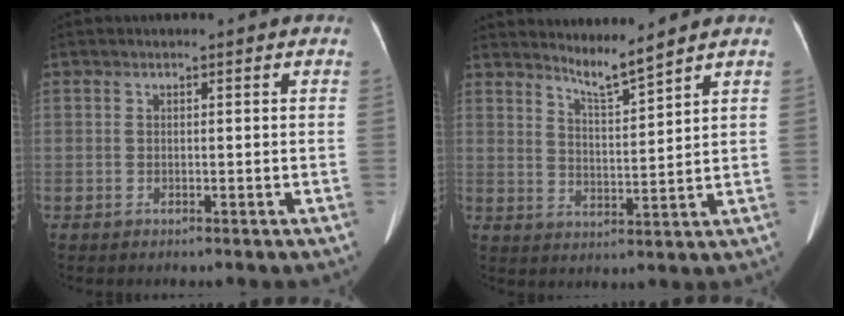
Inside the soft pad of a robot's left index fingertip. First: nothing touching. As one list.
[{"total": 4.5, "force": [4.1, -1.1, 1.4], "torque": [-0.036, -0.022, 0.080]}]